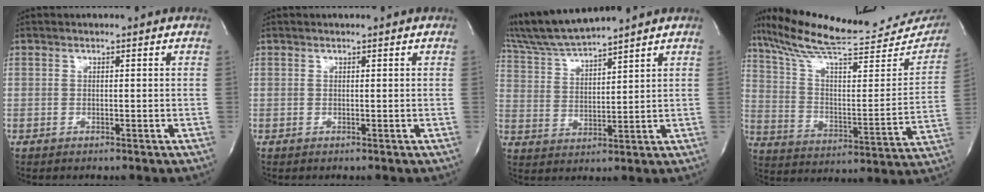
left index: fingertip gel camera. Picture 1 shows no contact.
{"total": 0.6, "force": [0.5, 0.0, 0.3], "torque": [-0.007, 0.004, 0.010]}
{"total": 10.0, "force": [9.3, -0.6, 3.7], "torque": [-0.079, 0.017, 0.182]}
{"total": 27.6, "force": [24.6, 4.9, 11.6], "torque": [-0.192, -0.041, 0.343]}